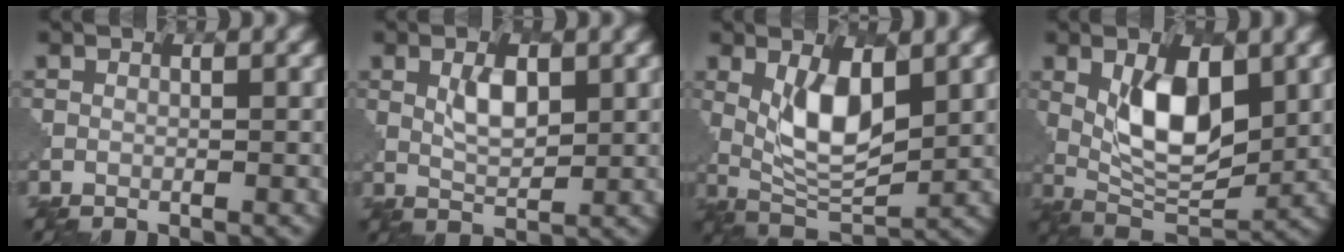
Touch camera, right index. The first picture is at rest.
{"total": 2.9, "force": [1.1, 1.4, 2.3], "torque": [-0.047, 0.000, 0.025]}
{"total": 6.0, "force": [1.6, 2.5, 5.2], "torque": [-0.103, -0.009, 0.036]}
{"total": 7.4, "force": [1.8, 3.6, 6.3], "torque": [-0.113, -0.008, 0.033]}